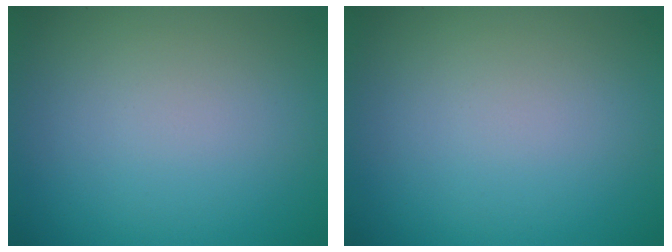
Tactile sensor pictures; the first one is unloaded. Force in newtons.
{"total": 0.0}